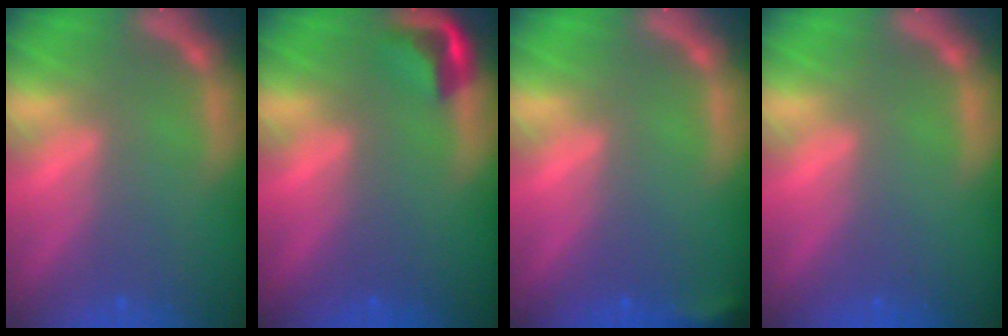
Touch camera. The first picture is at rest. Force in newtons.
{"total": 2.9}
{"total": 1.9}
{"total": 0.0}